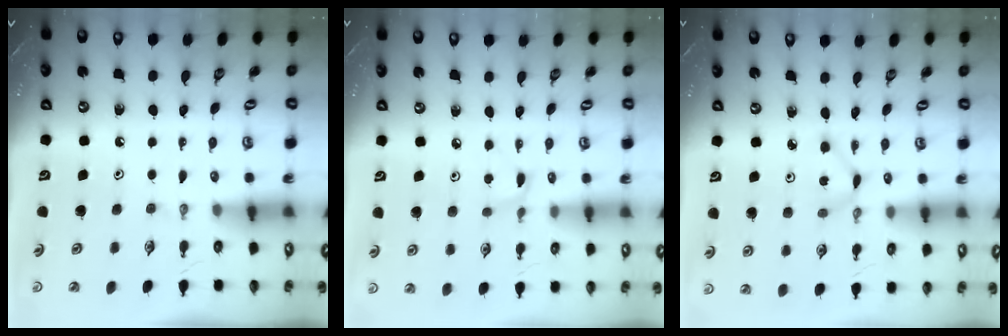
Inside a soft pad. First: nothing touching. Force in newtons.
{"total": 3.0, "press": 2.9, "slide": 0.4}
{"total": 2.3, "press": 2.3, "slide": 0.3}